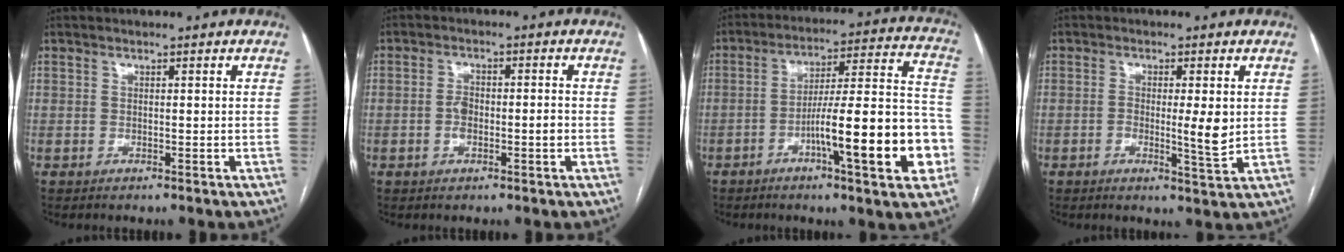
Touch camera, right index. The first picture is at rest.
{"total": 3.7, "force": [-0.8, 1.5, 3.3], "torque": [-0.067, 0.007, -0.014]}
{"total": 18.2, "force": [-6.2, 1.8, 17.0], "torque": [-0.229, 0.018, -0.090]}
{"total": 4.7, "force": [0.0, 0.5, 4.6], "torque": [-0.074, -0.007, -0.002]}